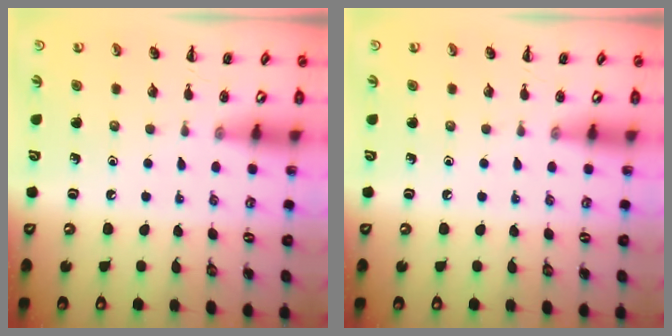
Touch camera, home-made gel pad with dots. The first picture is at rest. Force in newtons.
{"total": 0.0}